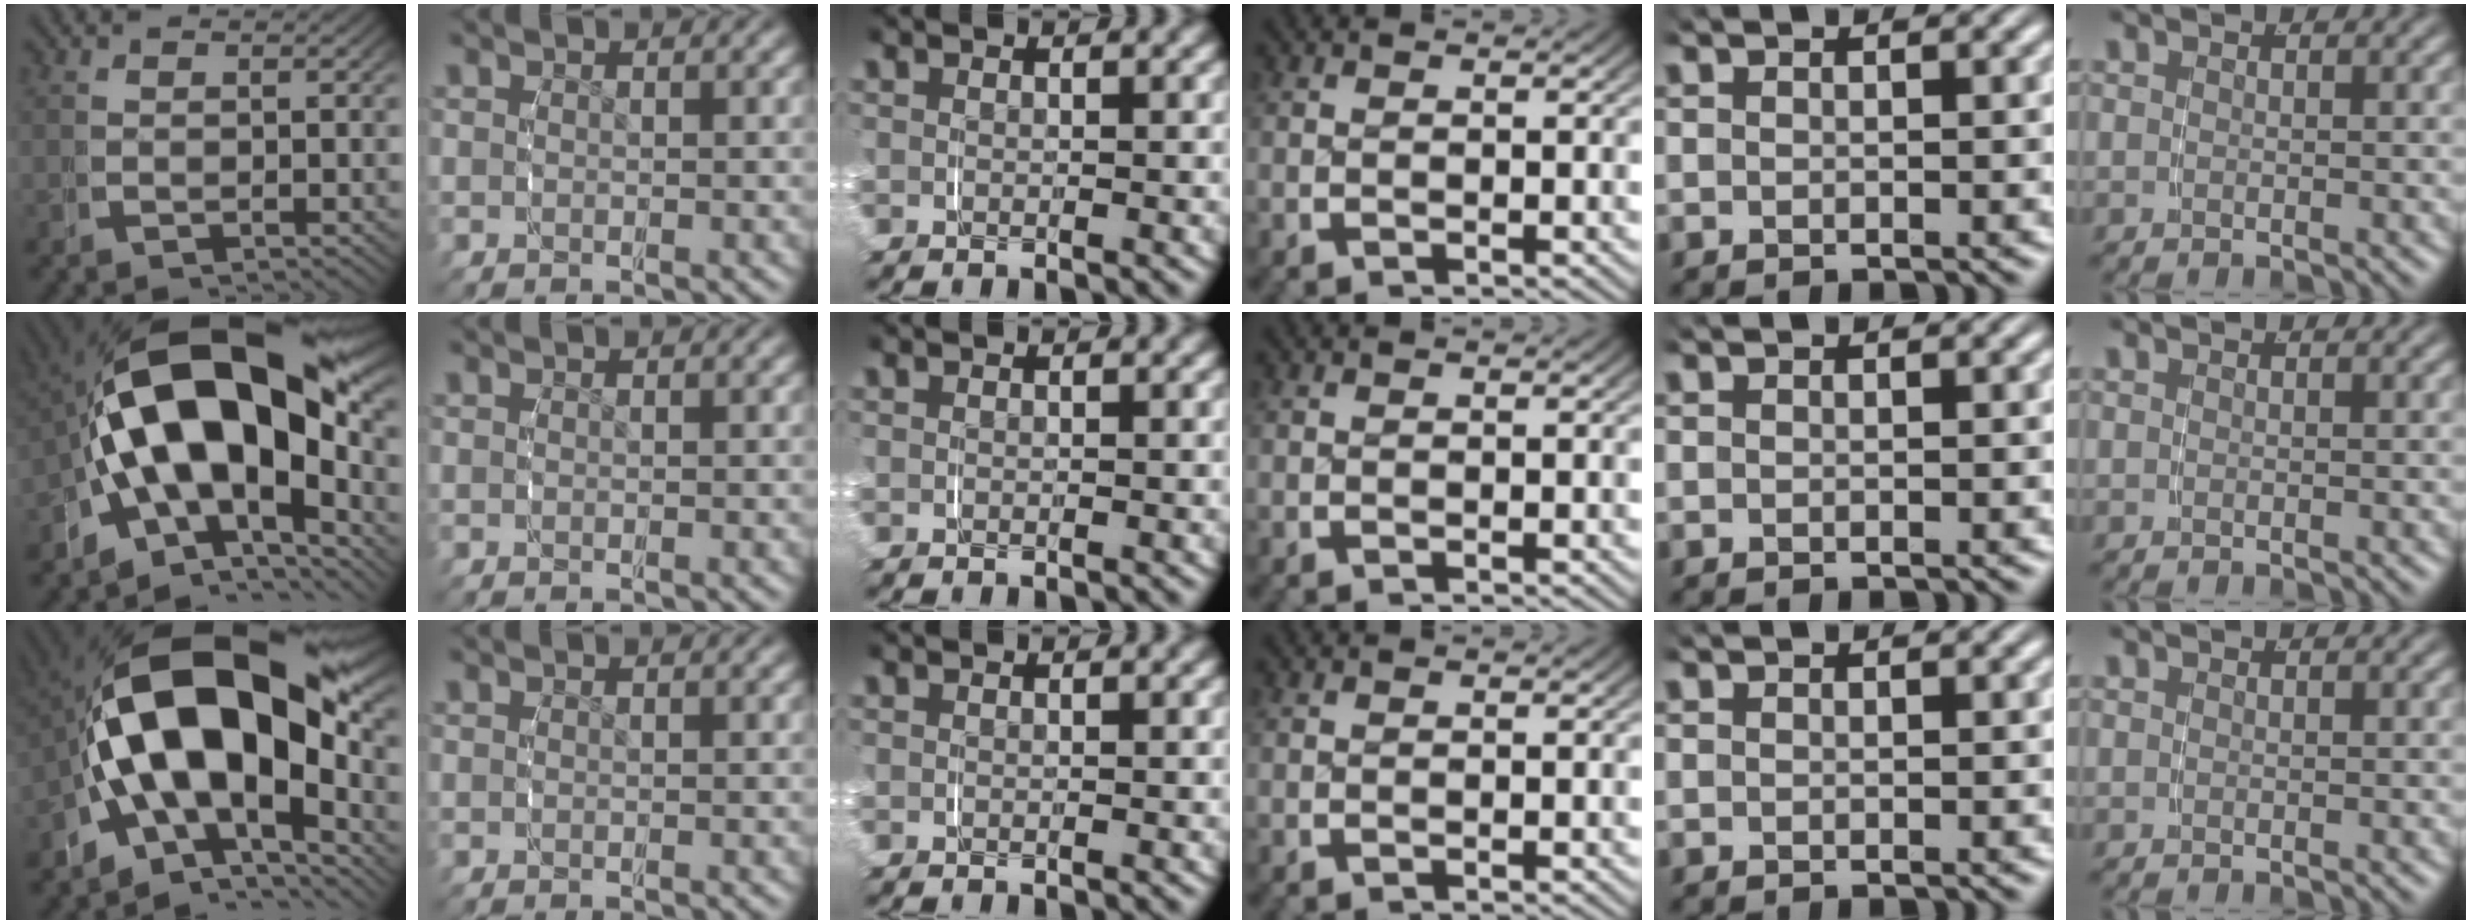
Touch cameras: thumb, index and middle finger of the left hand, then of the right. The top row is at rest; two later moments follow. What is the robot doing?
{"motion": "grasp_and_lifting", "object": "phone"}